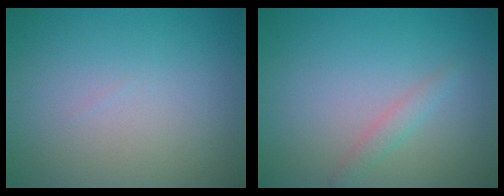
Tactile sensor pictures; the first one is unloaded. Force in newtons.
{"total": 1.3, "press": 1.3, "slide": 0.0}